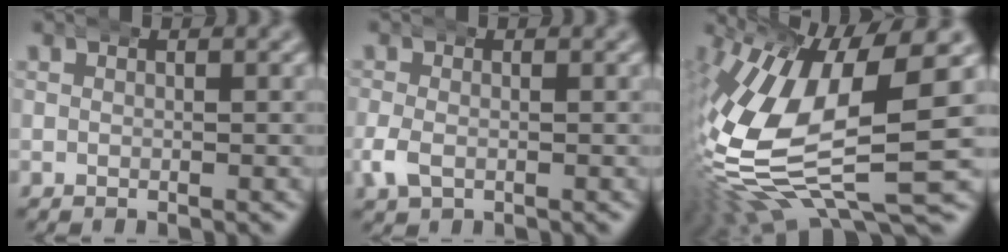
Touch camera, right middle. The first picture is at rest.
{"total": 2.2, "force": [-0.7, 1.6, 1.4], "torque": [-0.043, -0.003, -0.010]}
{"total": 15.7, "force": [-0.6, 7.9, 13.5], "torque": [-0.267, -0.027, 0.008]}